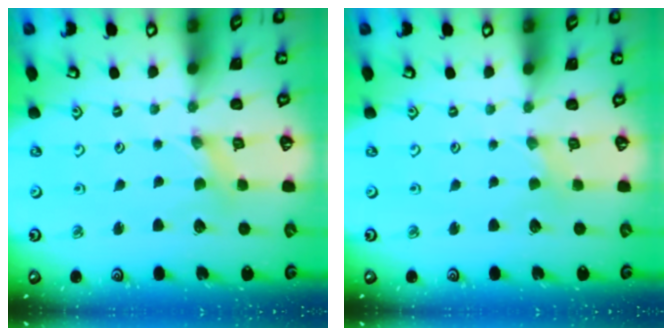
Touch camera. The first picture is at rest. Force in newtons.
{"total": 1.2, "press": 1.2, "slide": 0.3}